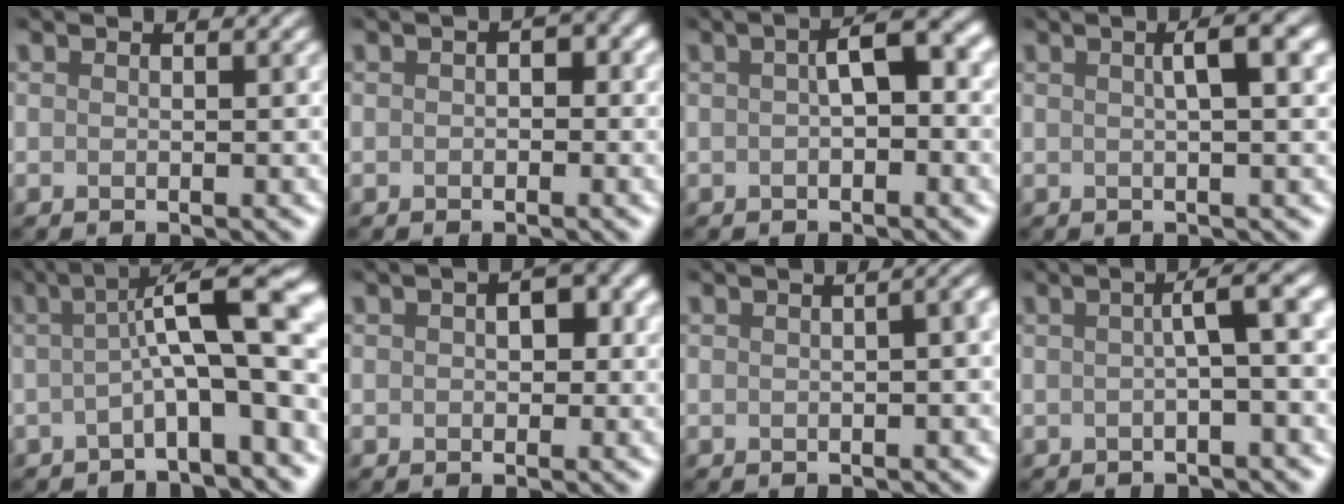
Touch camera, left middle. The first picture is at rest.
{"total": 1.2, "force": [-0.3, 0.9, 0.7], "torque": [-0.006, 0.005, -0.005]}
{"total": 2.9, "force": [-0.2, 0.9, 2.8], "torque": [-0.045, 0.015, -0.011]}
{"total": 3.1, "force": [0.8, 0.4, 3.0], "torque": [-0.041, 0.015, 0.010]}
{"total": 9.5, "force": [-1.3, 1.8, 9.2], "torque": [-0.118, 0.039, -0.032]}
{"total": 2.3, "force": [0.0, 1.6, 1.6], "torque": [-0.014, 0.008, -0.005]}
{"total": 4.7, "force": [-0.9, 2.5, 3.9], "torque": [-0.022, 0.011, -0.025]}
{"total": 3.7, "force": [-0.2, 0.6, 3.7], "torque": [-0.045, 0.018, -0.012]}